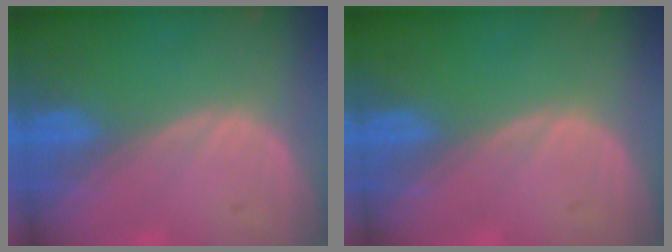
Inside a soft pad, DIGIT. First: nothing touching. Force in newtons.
{"total": 0.0}